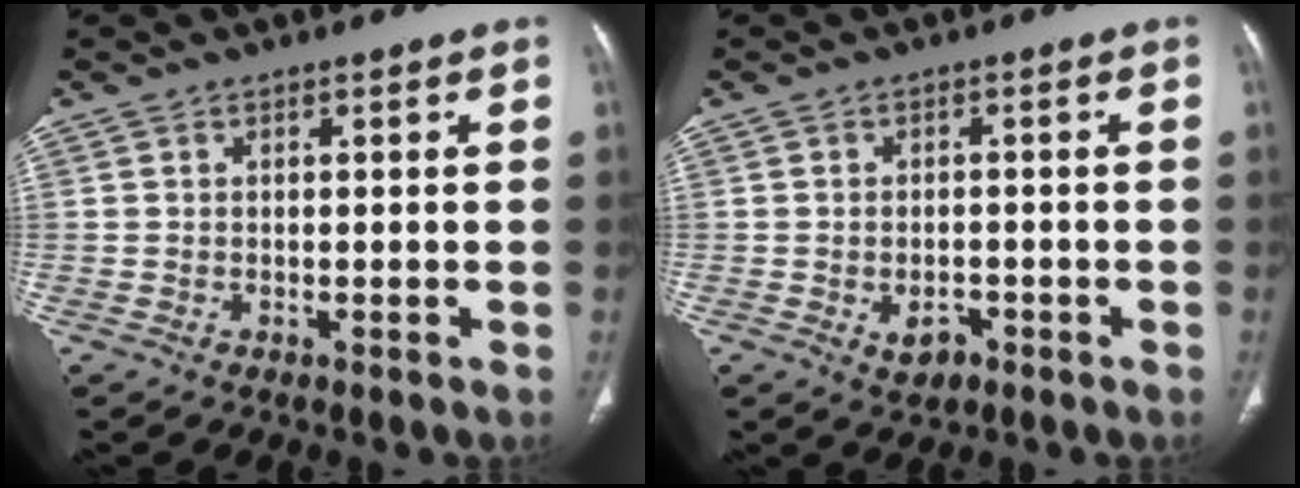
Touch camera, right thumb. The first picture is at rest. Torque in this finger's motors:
{"motor_torque": [-0.43, -0.01, 0.29, 0.40, 0.07]}